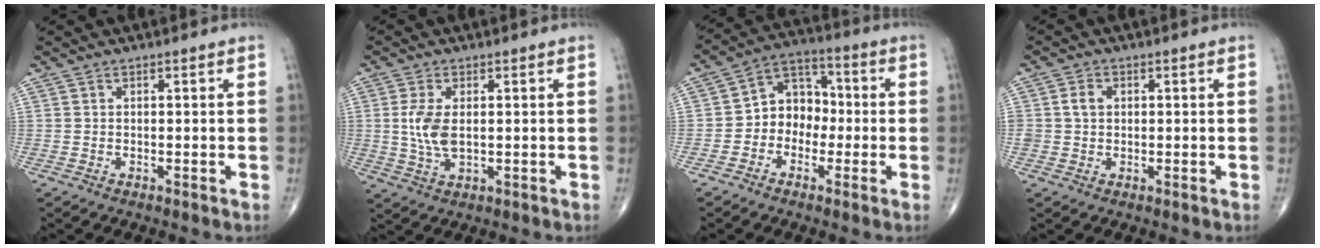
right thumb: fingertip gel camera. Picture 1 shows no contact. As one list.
[{"total": 6.2, "force": [0.5, 3.1, 5.3], "torque": [-0.120, -0.006, 0.011]}, {"total": 8.9, "force": [-1.5, 7.2, 5.0], "torque": [-0.040, 0.040, -0.044]}, {"total": 3.0, "force": [0.4, 2.5, 1.6], "torque": [-0.026, 0.005, 0.007]}]